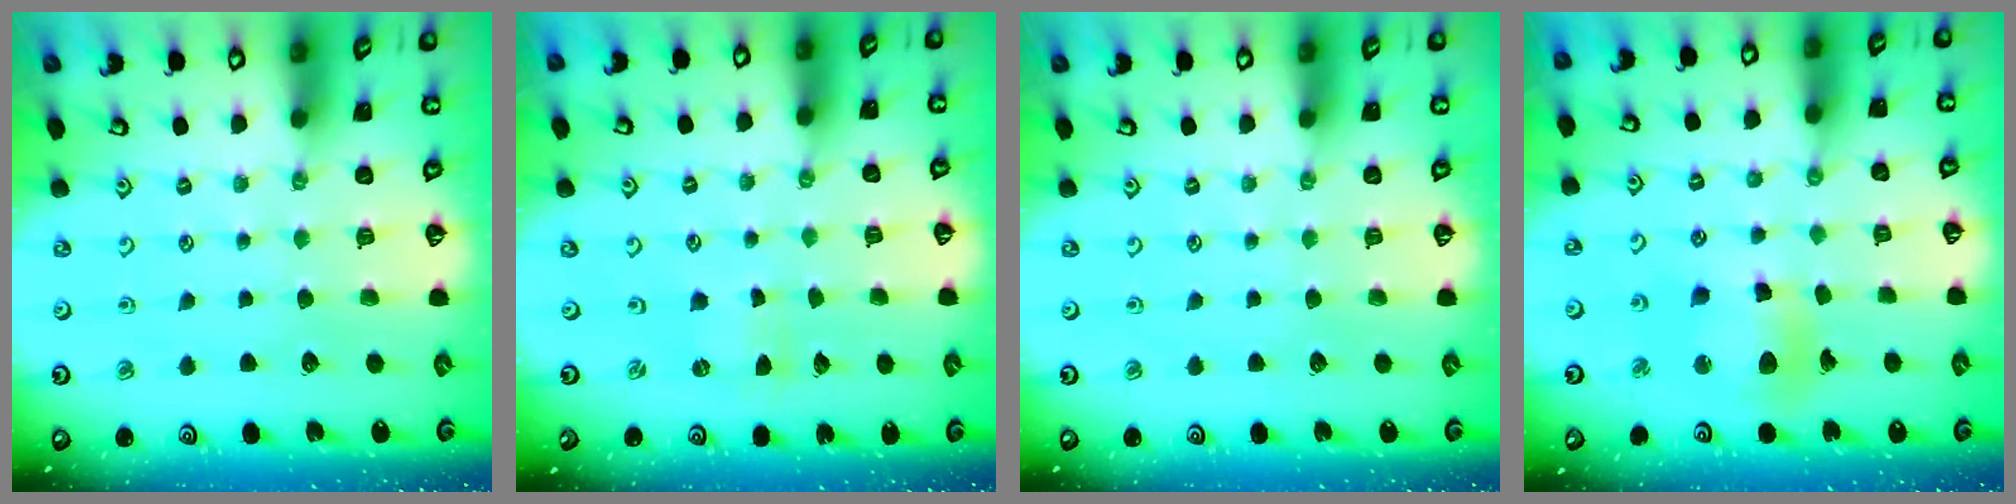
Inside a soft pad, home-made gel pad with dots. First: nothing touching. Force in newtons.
{"total": 0.0}
{"total": 0.0}
{"total": 11.9, "press": 11.8, "slide": 1.5}